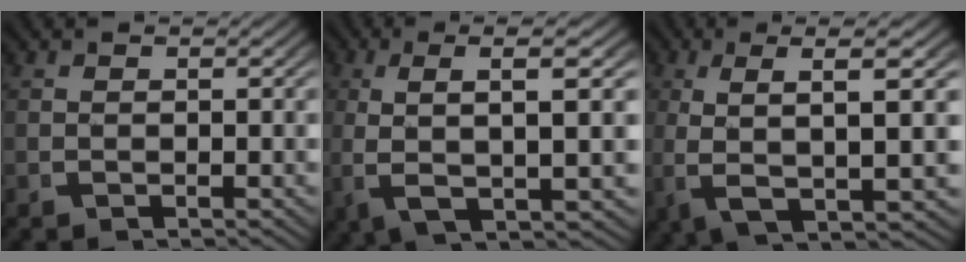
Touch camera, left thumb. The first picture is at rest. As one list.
[{"total": 8.2, "force": [1.1, 2.7, 7.7], "torque": [-0.142, 0.003, 0.022]}, {"total": 8.9, "force": [0.7, 3.4, 8.2], "torque": [-0.154, -0.003, 0.020]}]